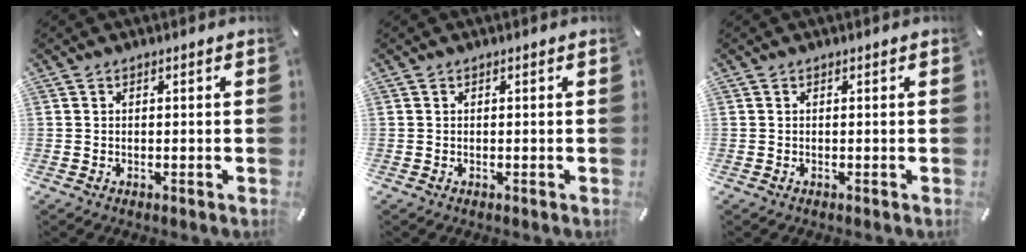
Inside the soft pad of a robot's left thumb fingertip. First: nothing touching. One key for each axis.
{"total": 0.0}
{"total": 0.0}